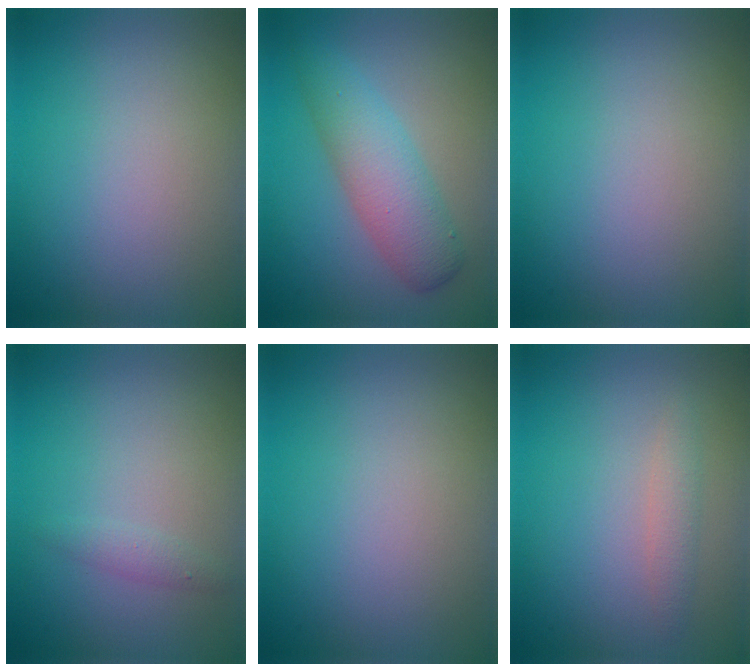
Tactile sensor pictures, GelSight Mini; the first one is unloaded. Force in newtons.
{"total": 4.7, "press": 4.7, "slide": 0.2}
{"total": 0.0}
{"total": 1.0, "press": 1.0, "slide": 0.1}
{"total": 0.0}
{"total": 1.4, "press": 1.4, "slide": 0.1}